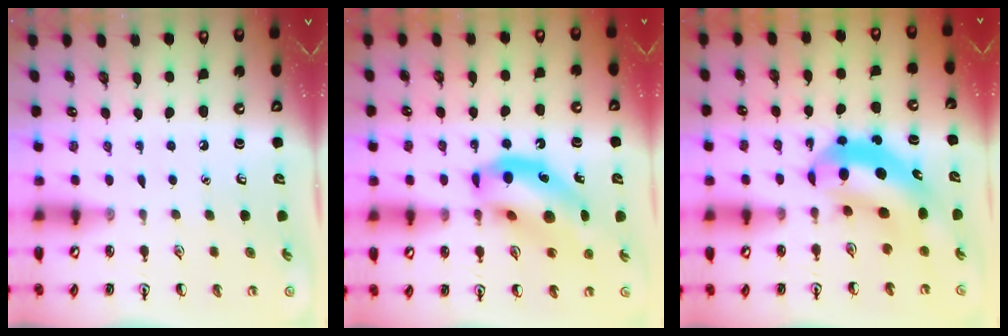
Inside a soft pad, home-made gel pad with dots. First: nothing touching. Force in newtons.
{"total": 16.5, "press": 15.9, "slide": 4.5}
{"total": 7.5, "press": 7.2, "slide": 2.1}